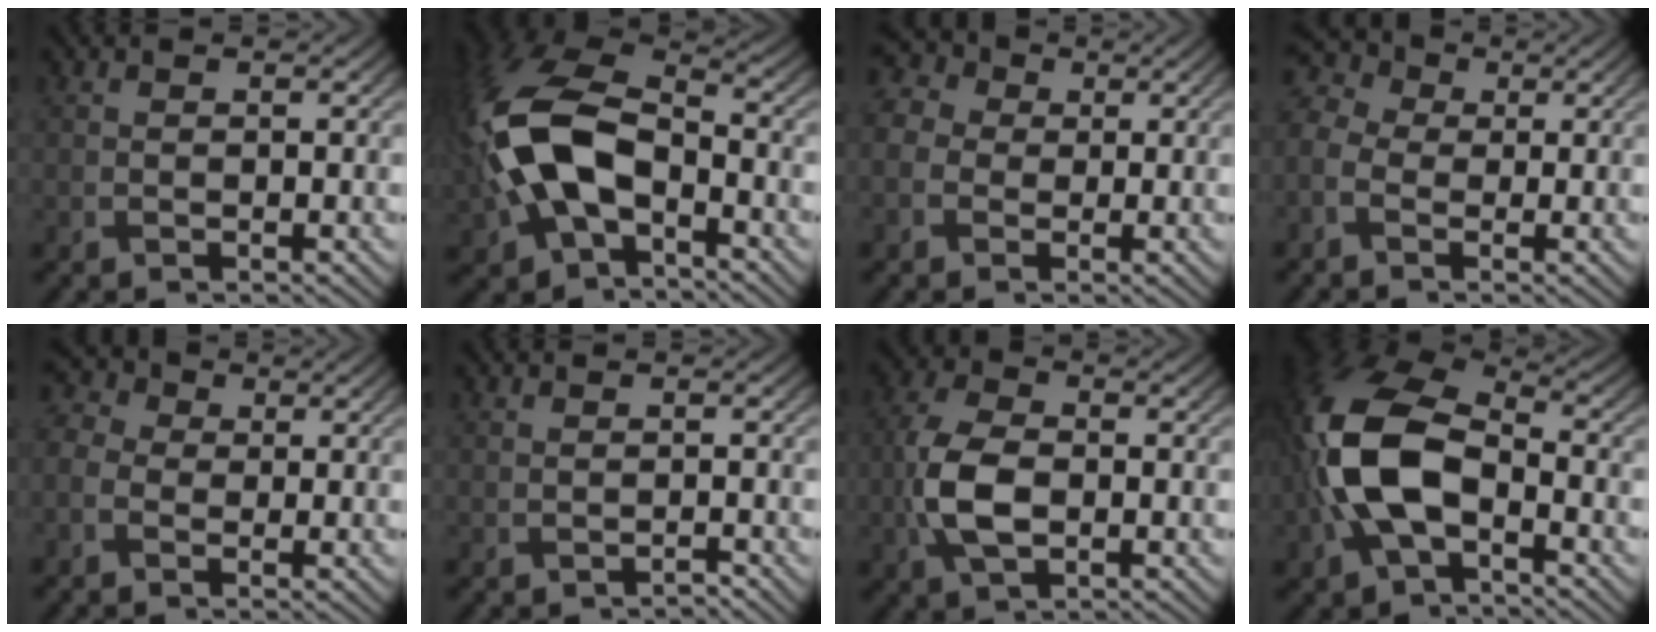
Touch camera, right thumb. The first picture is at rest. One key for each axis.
{"total": 15.5, "fx": -2.9, "fy": 9.3, "fz": 12.0, "tx": -0.302, "ty": -0.008, "tz": -0.064}
{"total": 6.0, "fx": -0.1, "fy": 5.3, "fz": 2.9, "tx": -0.104, "ty": 0.010, "tz": -0.014}
{"total": 6.1, "fx": -1.1, "fy": 4.6, "fz": 3.8, "tx": -0.124, "ty": 0.005, "tz": -0.031}
{"total": 4.6, "fx": -1.0, "fy": 3.7, "fz": 2.5, "tx": -0.081, "ty": 0.009, "tz": -0.037}
{"total": 0.7, "fx": -0.6, "fy": 0.1, "fz": 0.3, "tx": -0.004, "ty": 0.001, "tz": -0.012}
{"total": 7.2, "fx": -1.3, "fy": 4.1, "fz": 5.8, "tx": -0.143, "ty": 0.000, "tz": -0.031}
{"total": 14.1, "fx": -2.3, "fy": 8.0, "fz": 11.3, "tx": -0.279, "ty": 0.005, "tz": -0.061}